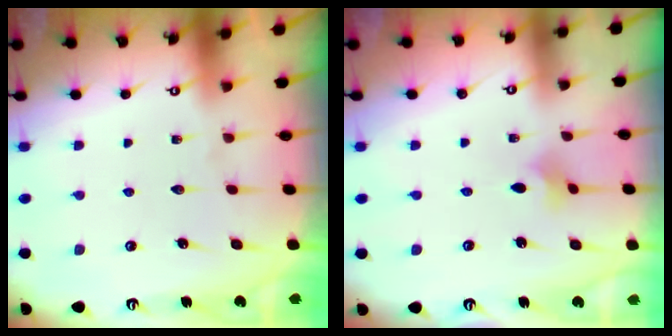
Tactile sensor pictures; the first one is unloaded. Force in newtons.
{"total": 2.8, "press": 2.7, "slide": 0.6}